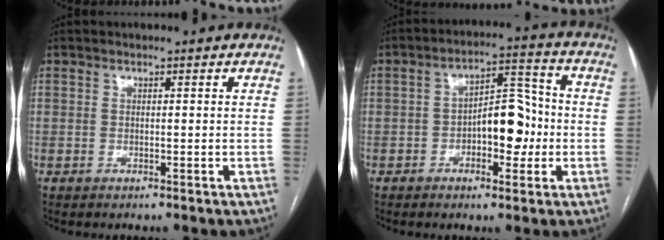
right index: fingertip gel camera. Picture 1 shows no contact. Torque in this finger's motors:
{"motor_torque": [1.05, -0.18, 0.19, 0.11]}